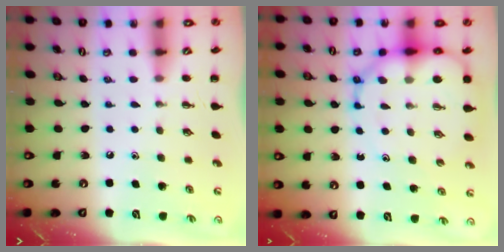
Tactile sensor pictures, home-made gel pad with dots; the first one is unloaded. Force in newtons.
{"total": 13.1, "press": 12.5, "slide": 3.7}